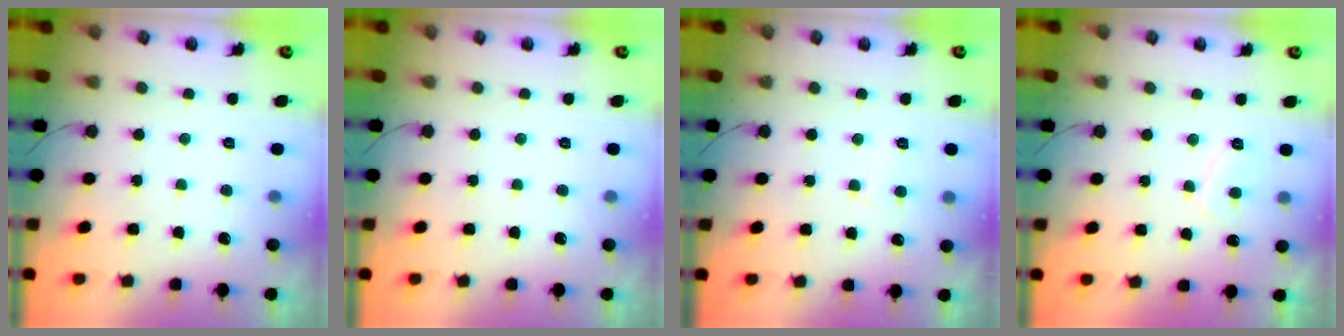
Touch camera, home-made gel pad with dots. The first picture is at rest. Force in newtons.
{"total": 0.0}
{"total": 2.3, "press": 2.3, "slide": 0.2}
{"total": 2.5, "press": 2.4, "slide": 0.8}